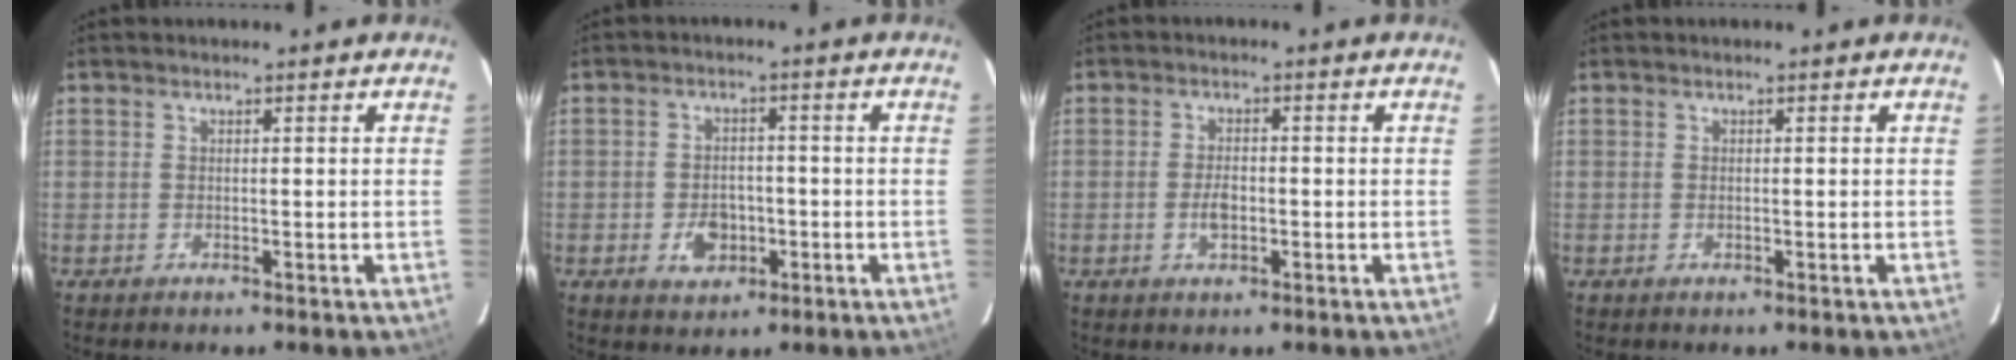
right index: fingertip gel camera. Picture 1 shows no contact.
{"total": 5.6, "force": [-2.0, 4.2, 3.2], "torque": [-0.064, 0.006, -0.025]}
{"total": 3.5, "force": [-1.0, 1.9, 2.8], "torque": [-0.054, 0.001, -0.016]}
{"total": 0.6, "force": [-0.2, 0.5, 0.3], "torque": [-0.005, 0.000, -0.003]}